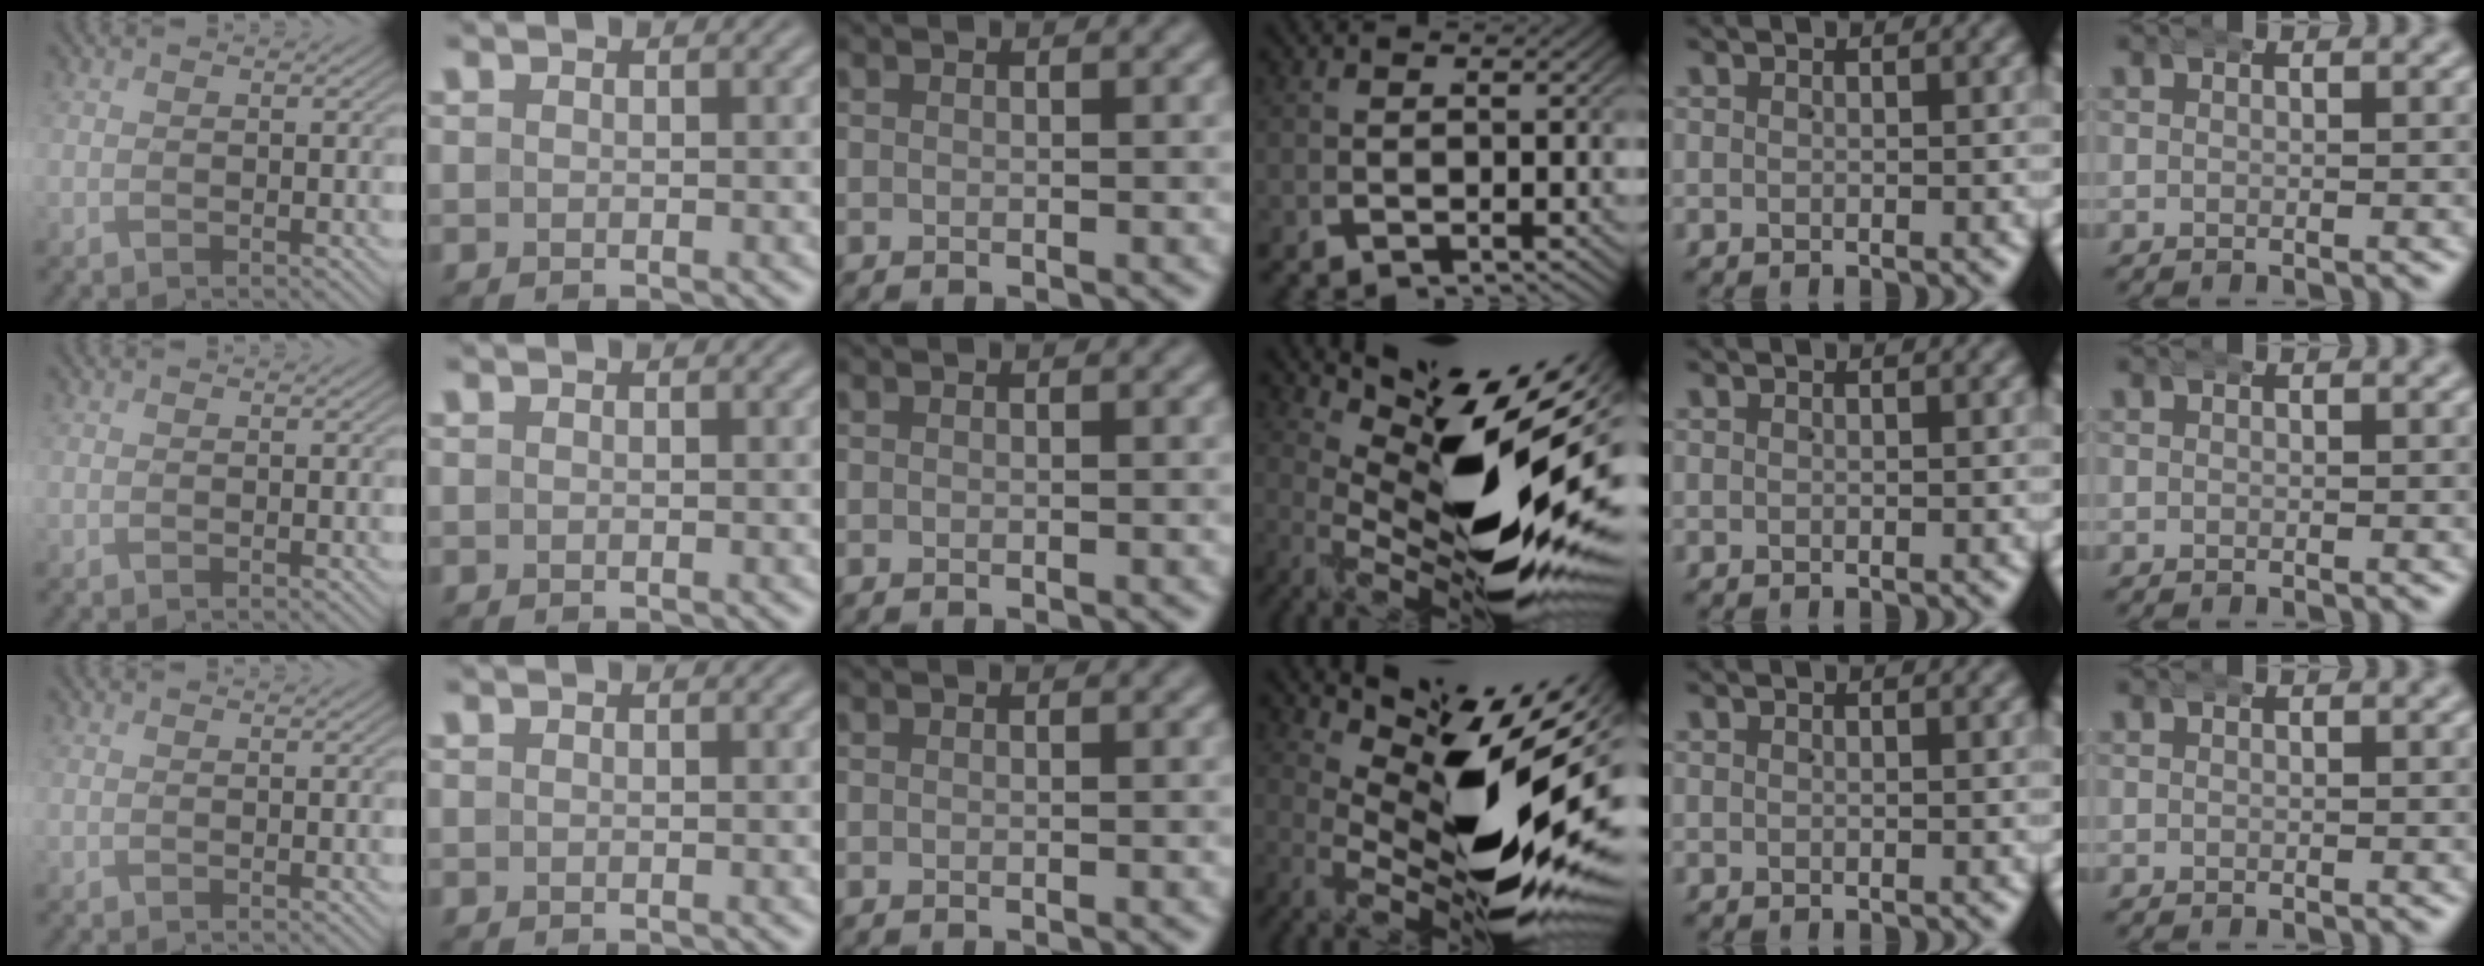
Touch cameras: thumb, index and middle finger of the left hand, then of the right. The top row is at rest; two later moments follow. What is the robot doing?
{"motion": "wrap", "object": "arm wrap"}